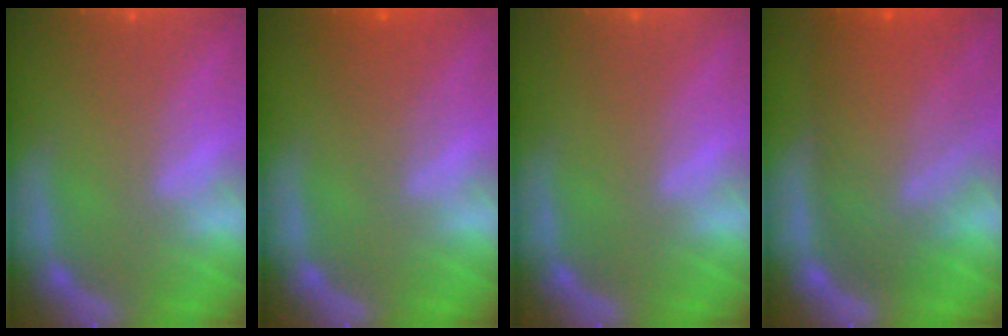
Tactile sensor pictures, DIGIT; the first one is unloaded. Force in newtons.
{"total": 2.4}
{"total": 0.0}
{"total": 9.5}